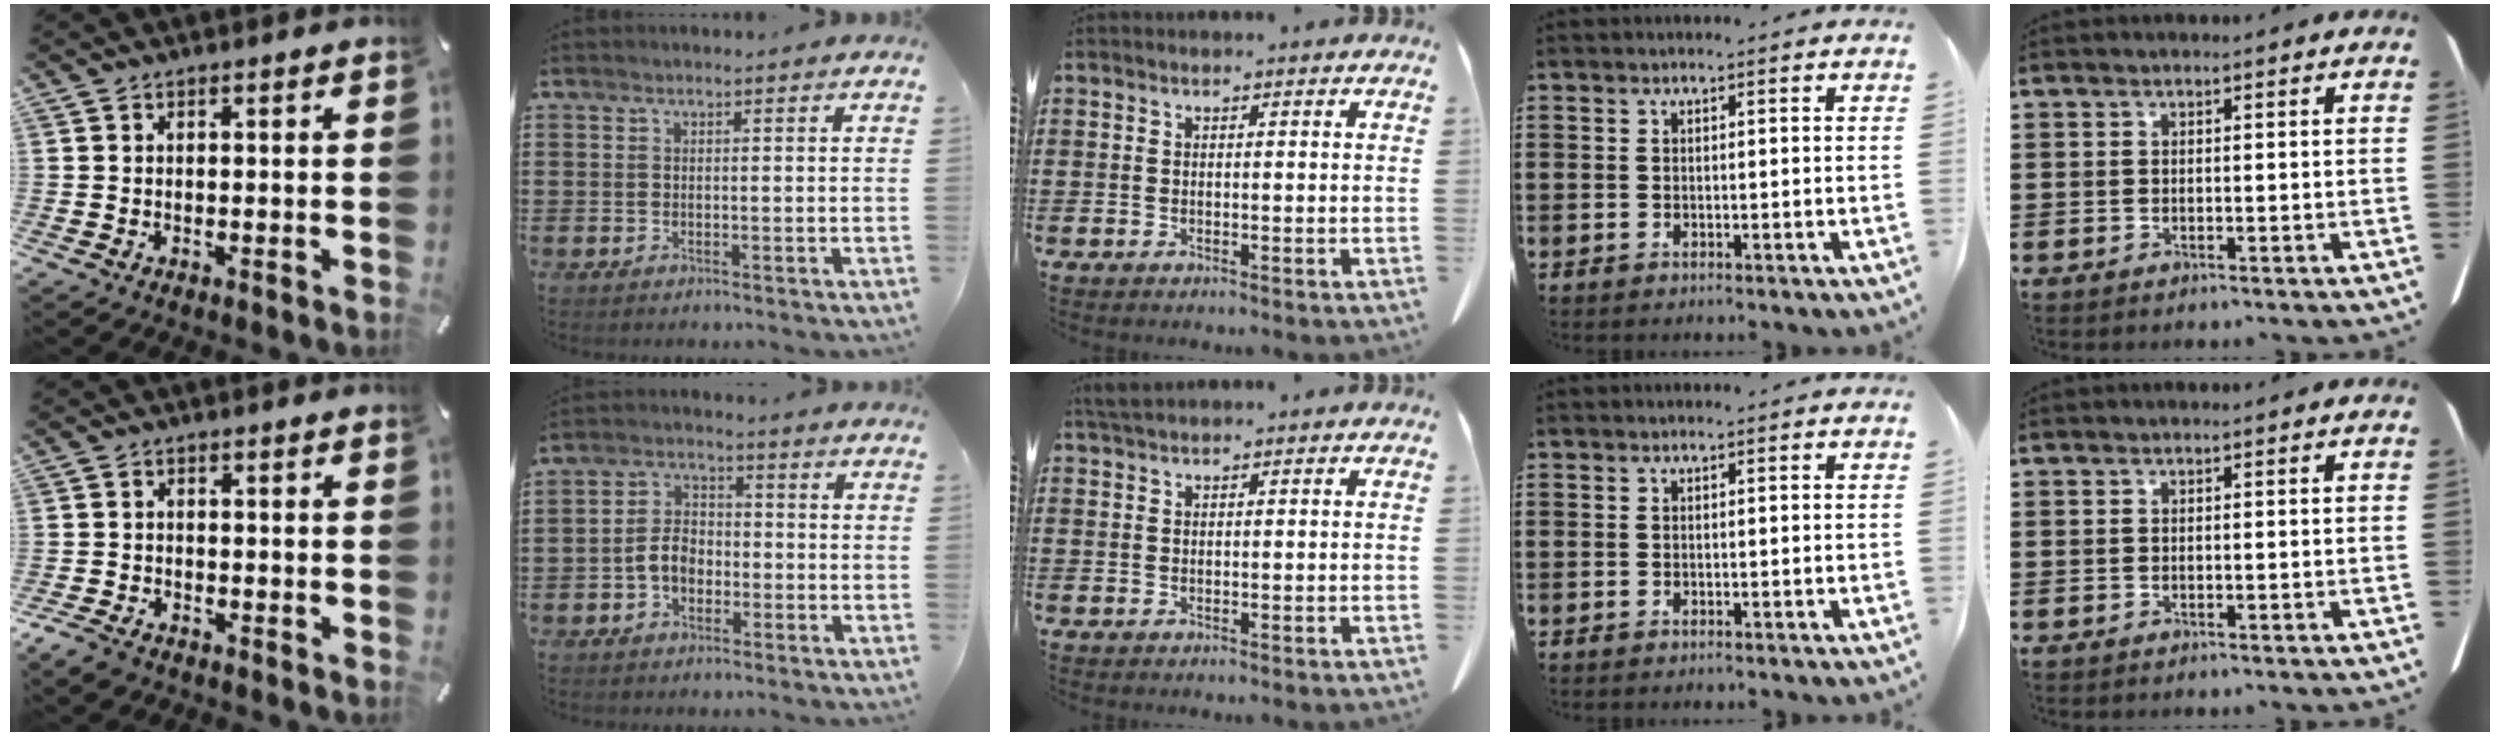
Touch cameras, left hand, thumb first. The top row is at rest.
{"thumb": {"total": 2.9, "force": [-2.3, 1.4, 1.0], "torque": [-0.028, 0.009, -0.047]}, "index": {"total": 4.8, "force": [-1.7, 3.3, 3.1], "torque": [-0.072, 0.008, -0.037]}, "middle": {"total": 1.6, "force": [1.4, 0.2, 0.8], "torque": [-0.019, 0.001, 0.026]}}